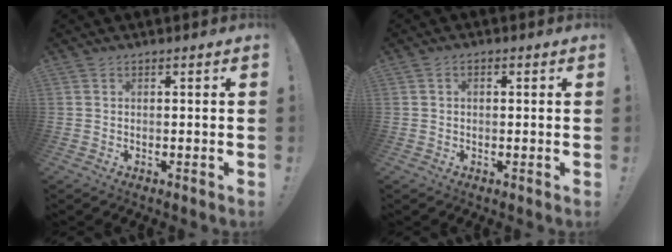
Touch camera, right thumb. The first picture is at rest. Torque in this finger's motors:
{"motor_torque": [-0.04, 0.01, -0.06, 0.08, 0.08]}